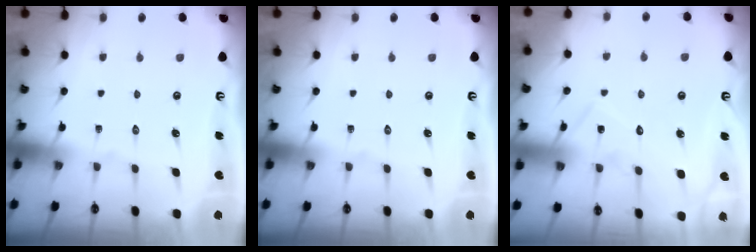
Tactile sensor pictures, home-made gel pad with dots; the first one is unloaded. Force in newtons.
{"total": 0.0}
{"total": 12.3, "press": 12.3, "slide": 0.7}